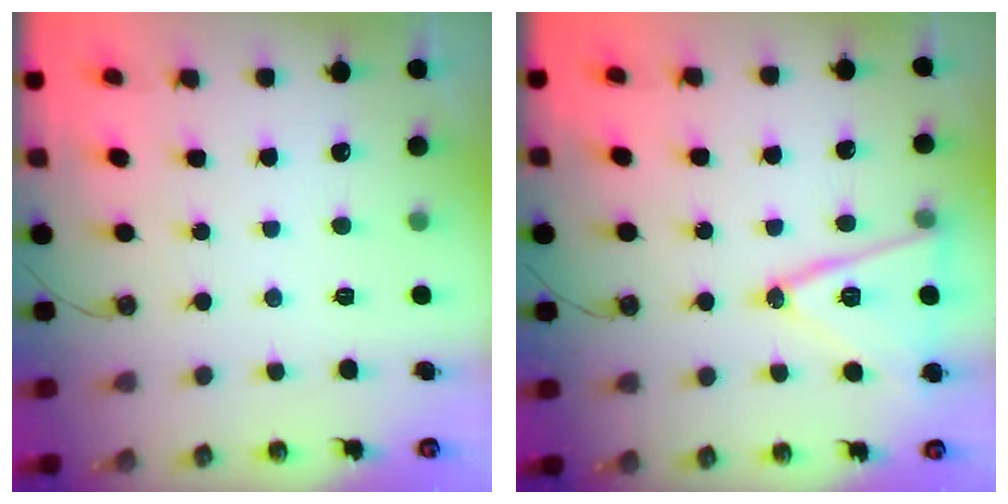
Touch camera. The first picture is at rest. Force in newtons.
{"total": 14.6, "press": 14.2, "slide": 3.3}